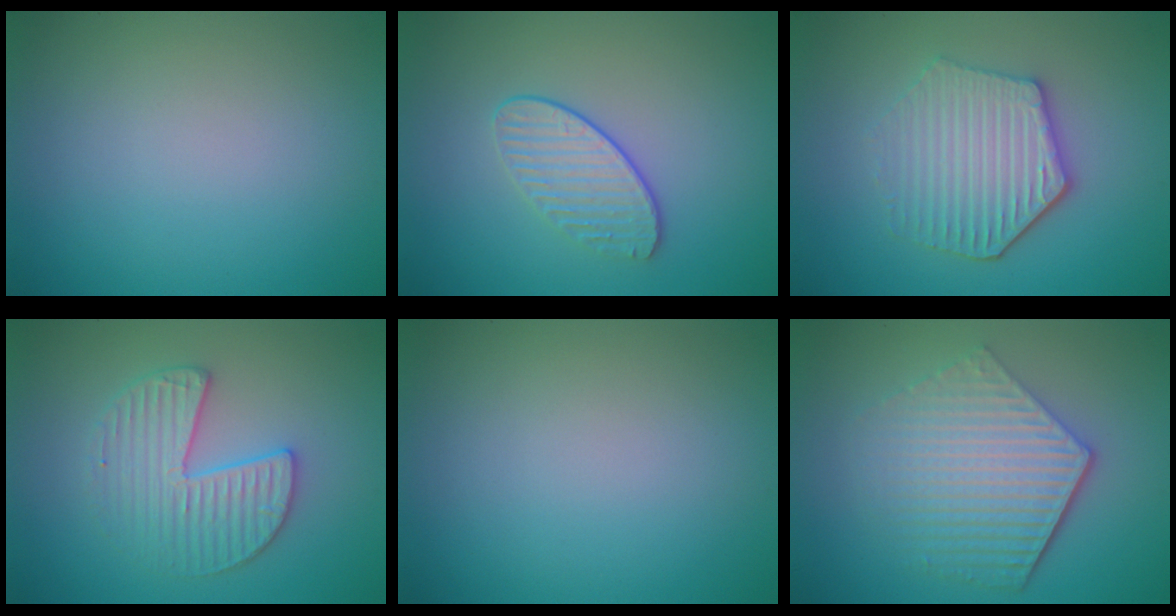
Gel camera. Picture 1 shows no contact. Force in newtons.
{"total": 2.2, "press": 1.8, "slide": 1.2}
{"total": 4.8, "press": 4.0, "slide": 2.5}
{"total": 3.5, "press": 3.4, "slide": 0.4}
{"total": 0.0}
{"total": 6.1, "press": 4.4, "slide": 4.2}